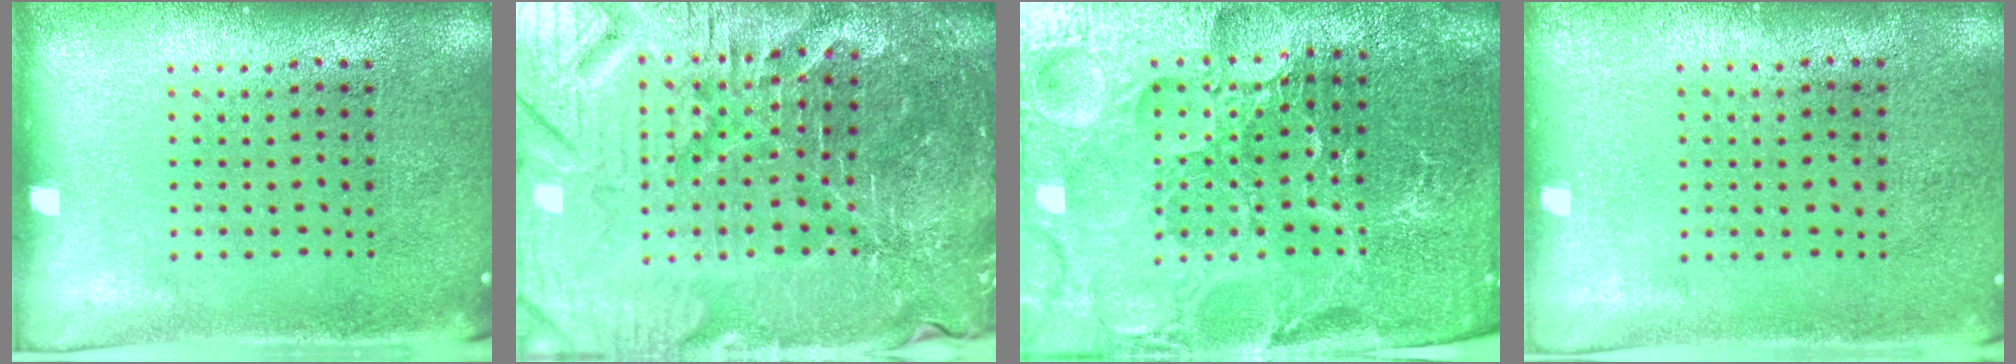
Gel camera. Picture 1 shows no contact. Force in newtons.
{"total": 6.0, "press": 5.5, "slide": 2.3}
{"total": 4.7, "press": 4.5, "slide": 1.2}
{"total": 0.0}